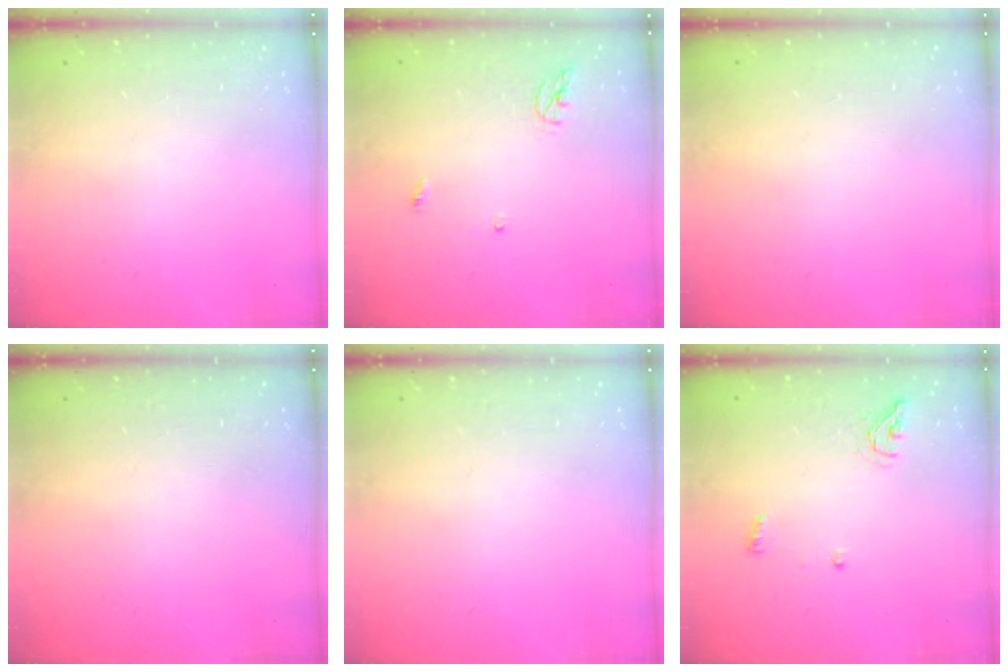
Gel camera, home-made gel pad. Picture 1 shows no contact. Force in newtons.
{"total": 3.6, "press": 3.6, "slide": 0.3}
{"total": 1.1, "press": 0.9, "slide": 0.6}
{"total": 0.0}
{"total": 0.0}
{"total": 4.9, "press": 4.8, "slide": 1.0}